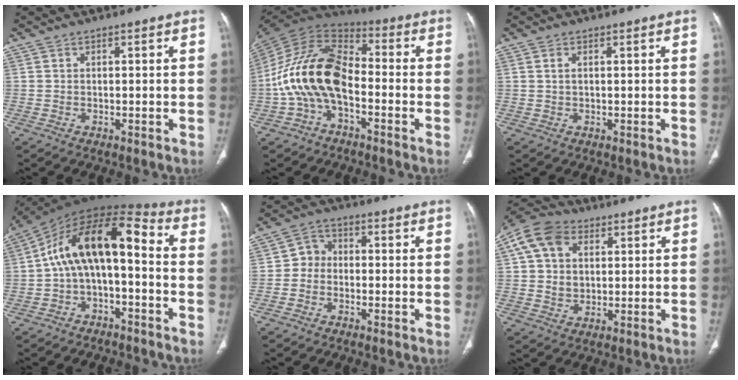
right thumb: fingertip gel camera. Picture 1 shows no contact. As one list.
[{"total": 16.8, "force": [-3.5, 9.9, 13.1], "torque": [-0.253, 0.056, -0.073]}, {"total": 1.1, "force": [0.4, 0.5, 0.9], "torque": [-0.023, 0.004, 0.011]}, {"total": 14.6, "force": [-1.0, 7.3, 12.6], "torque": [-0.205, 0.073, -0.024]}, {"total": 4.5, "force": [-1.0, 3.8, 2.1], "torque": [-0.016, 0.018, -0.033]}, {"total": 11.9, "force": [3.9, 8.7, 7.0], "torque": [-0.120, 0.007, 0.067]}]